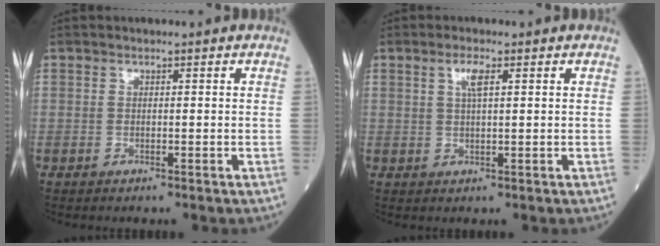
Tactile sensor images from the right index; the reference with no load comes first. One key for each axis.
{"total": 2.5, "fx": 1.1, "fy": 0.4, "fz": 2.2, "tx": -0.046, "ty": 0.003, "tz": 0.020}